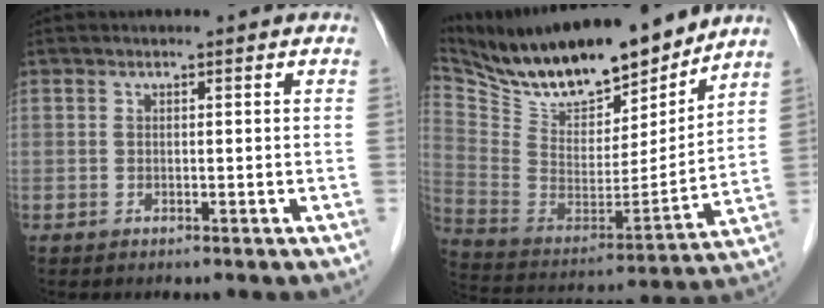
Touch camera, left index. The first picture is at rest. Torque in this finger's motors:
{"motor_torque": [0.23, -0.24, 0.19, 0.03]}